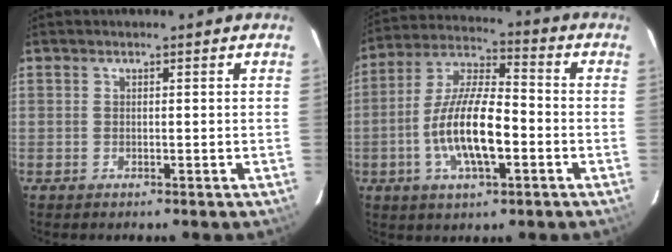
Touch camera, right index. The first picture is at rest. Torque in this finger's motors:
{"motor_torque": [1.26, -0.87, 1.05, 0.21]}